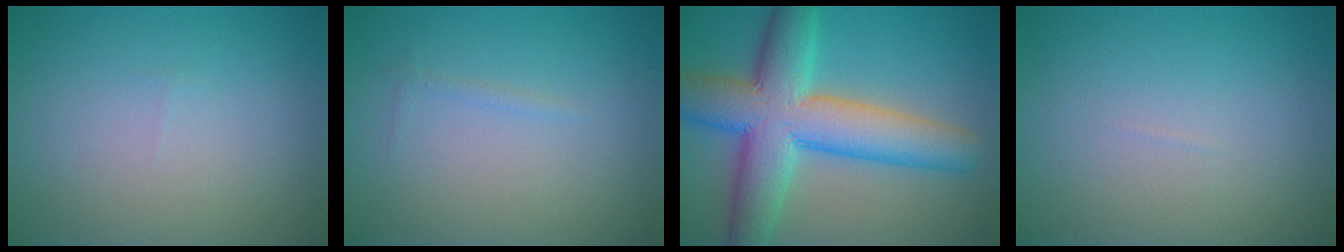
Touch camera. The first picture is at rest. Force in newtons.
{"total": 0.5, "press": 0.5, "slide": 0.1}
{"total": 10.7, "press": 10.7, "slide": 0.3}
{"total": 0.0}